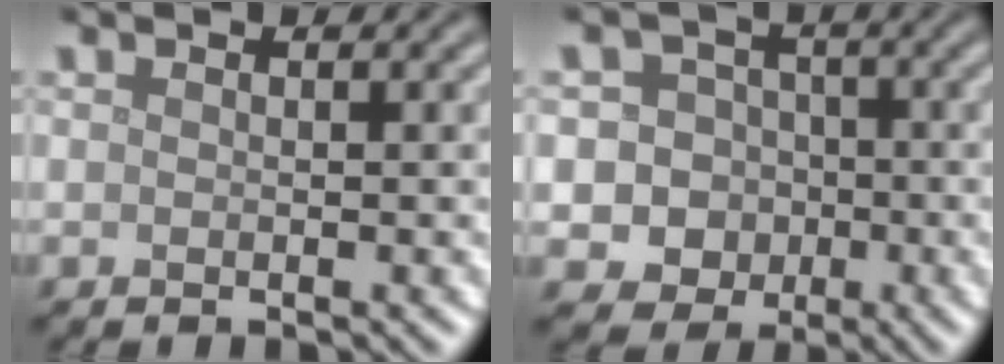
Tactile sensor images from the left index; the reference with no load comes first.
{"total": 6.5, "force": [-1.3, 6.1, 1.9], "torque": [-0.017, 0.014, -0.051]}